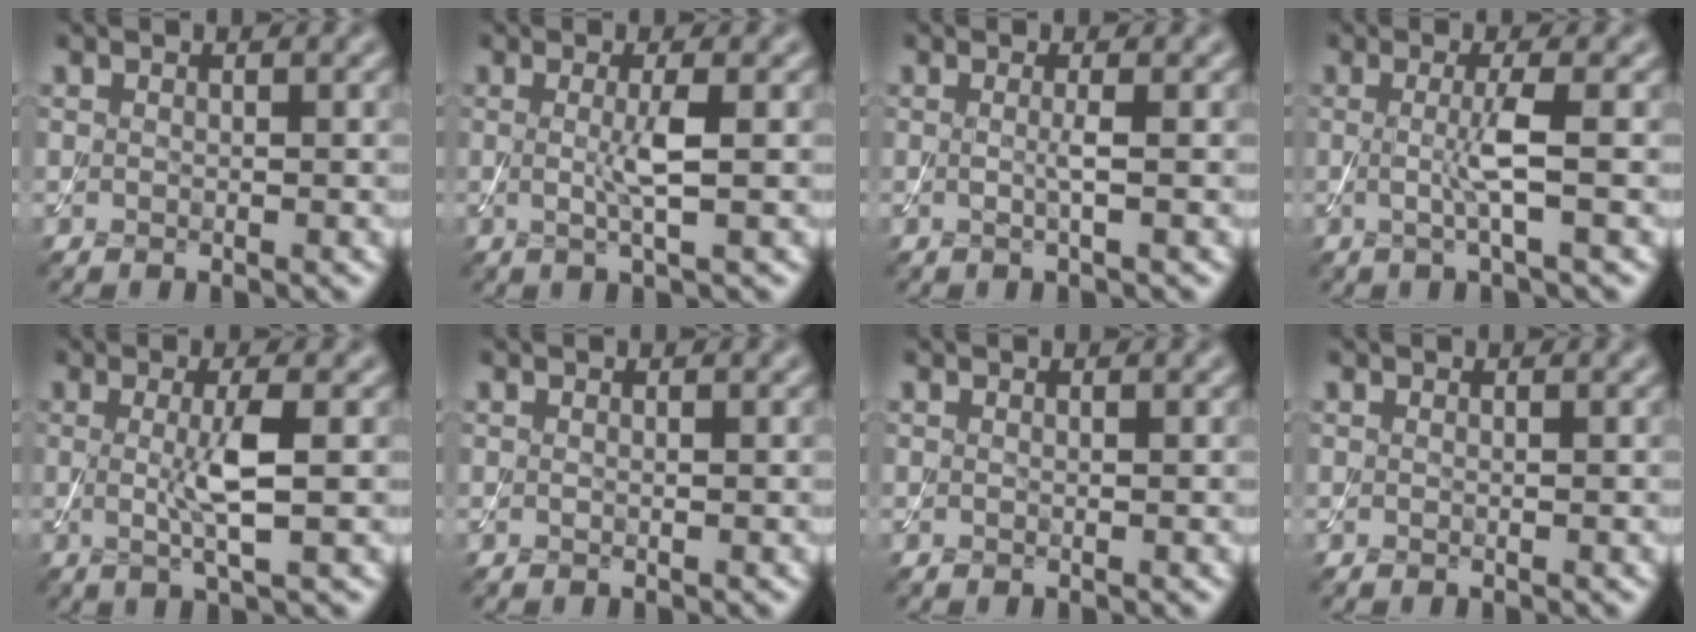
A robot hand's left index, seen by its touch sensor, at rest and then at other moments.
{"total": 2.5, "force": [0.0, 0.3, 2.5], "torque": [-0.053, -0.004, -0.003]}
{"total": 1.2, "force": [-0.1, 0.2, 1.2], "torque": [-0.025, -0.003, -0.006]}
{"total": 2.7, "force": [-0.1, 0.3, 2.7], "torque": [-0.060, -0.006, -0.006]}
{"total": 3.7, "force": [0.0, 0.5, 3.6], "torque": [-0.073, -0.007, -0.001]}
{"total": 0.0}
{"total": 0.0}
{"total": 0.0}